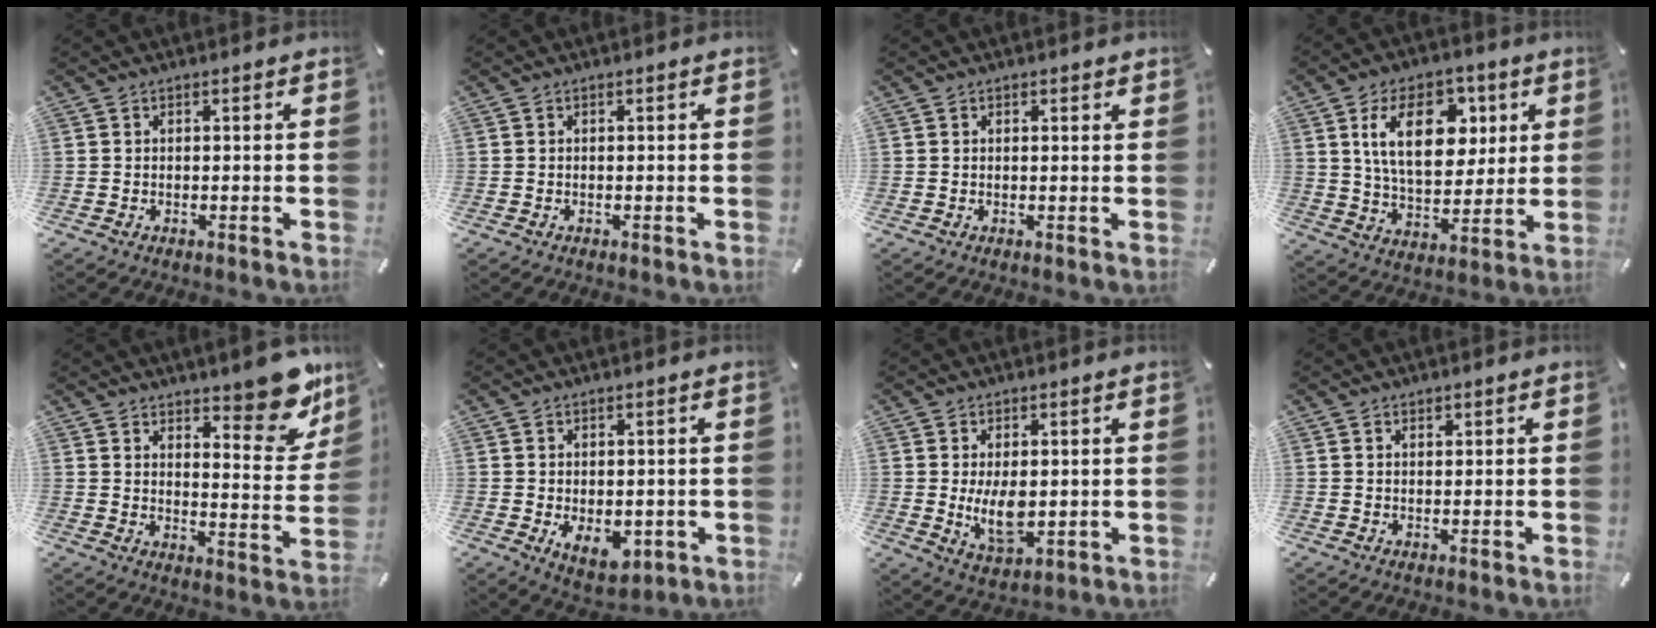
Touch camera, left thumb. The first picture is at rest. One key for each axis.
{"total": 0.0}
{"total": 0.7, "fx": 0.5, "fy": 0.5, "fz": 0.2, "tx": 0.004, "ty": -0.001, "tz": 0.007}
{"total": 17.4, "fx": 6.1, "fy": 10.7, "fz": 12.3, "tx": -0.204, "ty": 0.005, "tz": 0.105}
{"total": 13.1, "fx": 10.2, "fy": 5.4, "fz": 6.3, "tx": -0.051, "ty": -0.090, "tz": 0.176}
{"total": 5.9, "fx": -1.0, "fy": 4.1, "fz": 4.1, "tx": -0.060, "ty": -0.005, "tz": -0.019}
{"total": 7.9, "fx": 0.2, "fy": 4.7, "fz": 6.4, "tx": -0.115, "ty": -0.009, "tz": 0.001}
{"total": 1.0, "fx": 0.7, "fy": 0.7, "fz": 0.1, "tx": -0.002, "ty": 0.001, "tz": 0.013}